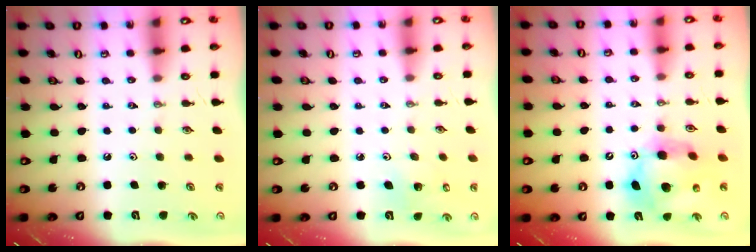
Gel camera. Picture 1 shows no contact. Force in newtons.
{"total": 4.5, "press": 4.5, "slide": 0.4}
{"total": 13.5, "press": 13.4, "slide": 1.5}